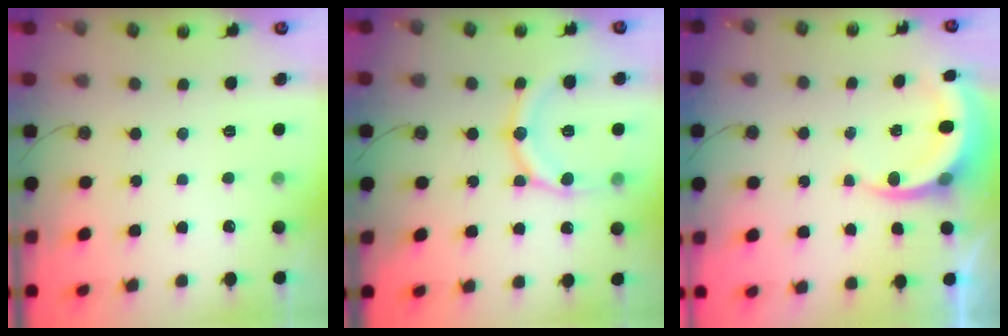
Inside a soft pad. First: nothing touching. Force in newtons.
{"total": 14.9, "press": 14.8, "slide": 1.5}
{"total": 4.7, "press": 4.7, "slide": 0.2}